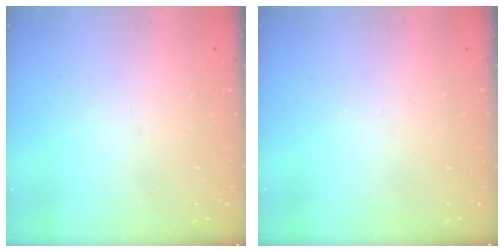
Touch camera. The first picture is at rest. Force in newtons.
{"total": 0.0}